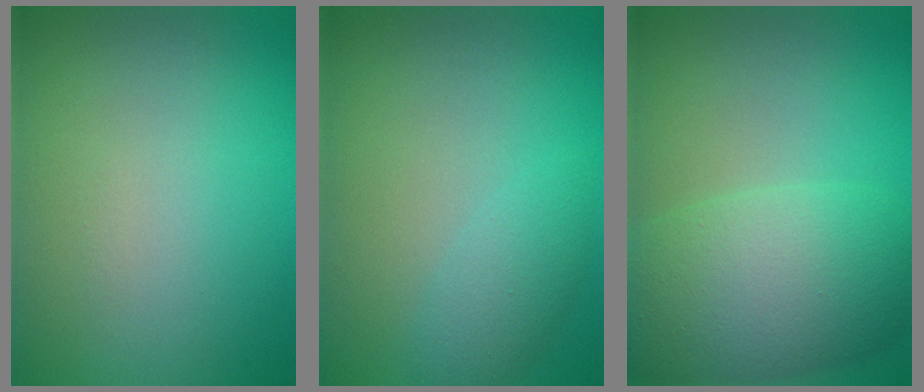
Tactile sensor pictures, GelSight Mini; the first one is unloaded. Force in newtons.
{"total": 2.2, "press": 2.2, "slide": 0.2}
{"total": 8.4, "press": 8.4, "slide": 0.3}